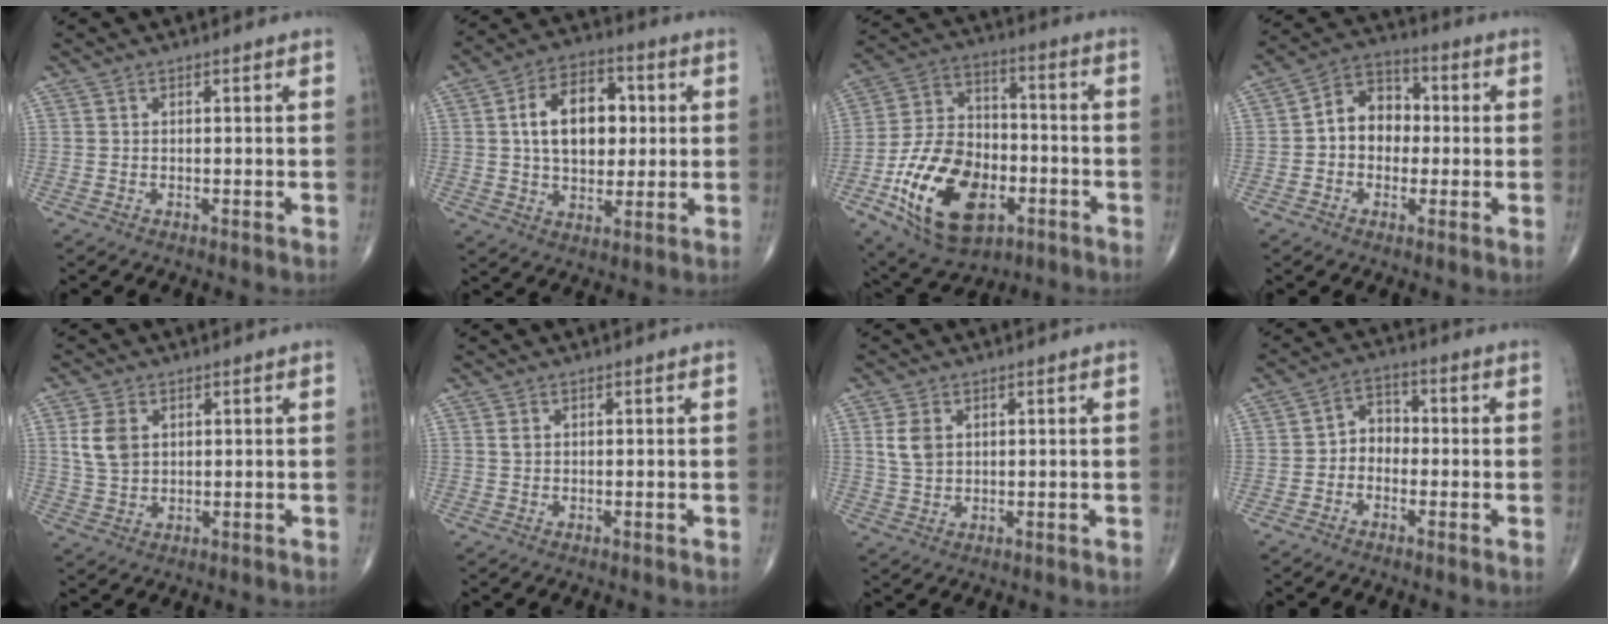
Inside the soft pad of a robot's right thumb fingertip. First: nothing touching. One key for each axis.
{"total": 14.3, "fx": 2.2, "fy": 9.3, "fz": 10.7, "tx": -0.140, "ty": 0.010, "tz": 0.030}
{"total": 21.7, "fx": -7.7, "fy": 13.2, "fz": 15.3, "tx": -0.248, "ty": 0.035, "tz": -0.124}
{"total": 9.3, "fx": -0.2, "fy": 7.3, "fz": 5.8, "tx": -0.060, "ty": 0.030, "tz": -0.017}
{"total": 6.0, "fx": 1.7, "fy": 4.1, "fz": 4.0, "tx": -0.070, "ty": -0.003, "tz": 0.041}
{"total": 0.9, "fx": 0.4, "fy": 0.6, "fz": 0.6, "tx": -0.008, "ty": 0.003, "tz": 0.009}
{"total": 4.4, "fx": 1.3, "fy": 3.0, "fz": 2.9, "tx": -0.050, "ty": -0.003, "tz": 0.033}
{"total": 4.7, "fx": -1.1, "fy": 3.8, "fz": 2.6, "tx": -0.015, "ty": 0.024, "tz": -0.035}